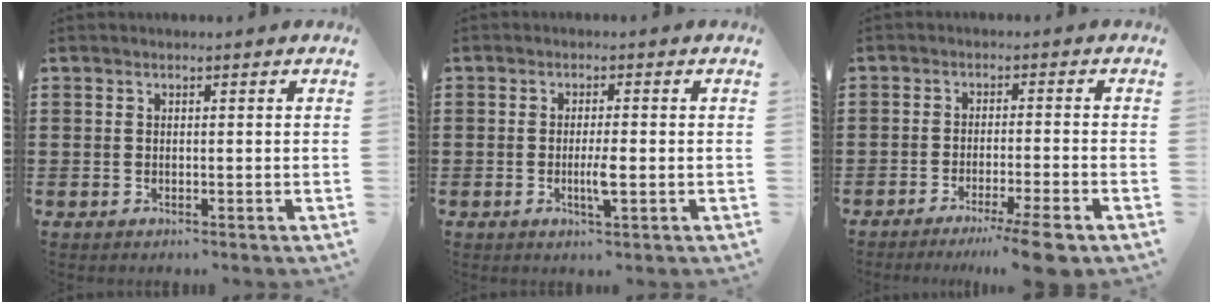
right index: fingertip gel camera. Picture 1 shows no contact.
{"total": 3.4, "force": [-0.8, 0.4, 3.3], "torque": [-0.058, -0.002, -0.014]}
{"total": 5.1, "force": [-4.0, -0.5, 3.1], "torque": [-0.047, -0.013, -0.071]}